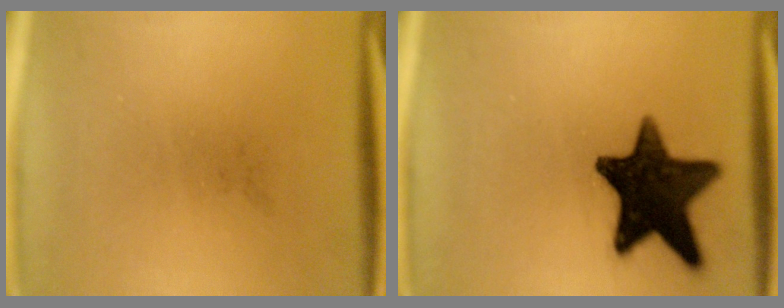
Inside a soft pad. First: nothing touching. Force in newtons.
{"total": 15.6}